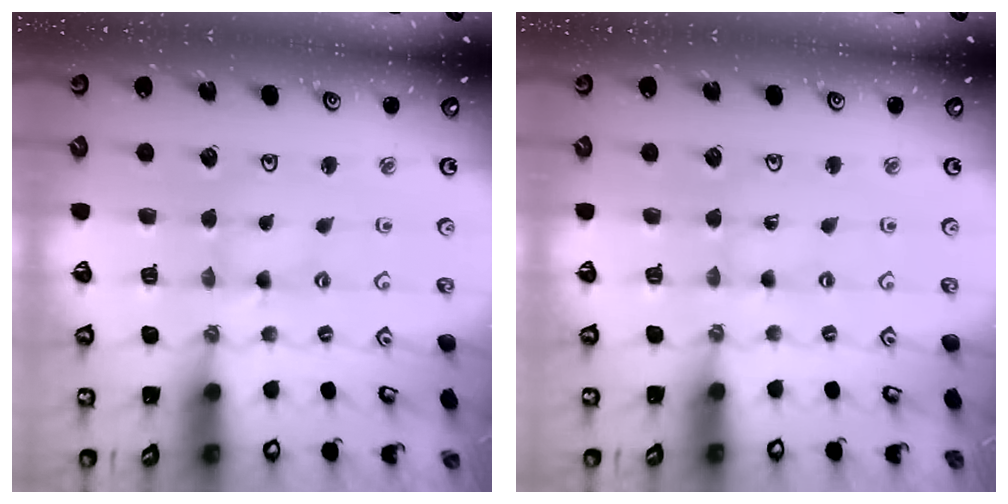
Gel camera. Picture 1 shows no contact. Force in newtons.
{"total": 0.0}